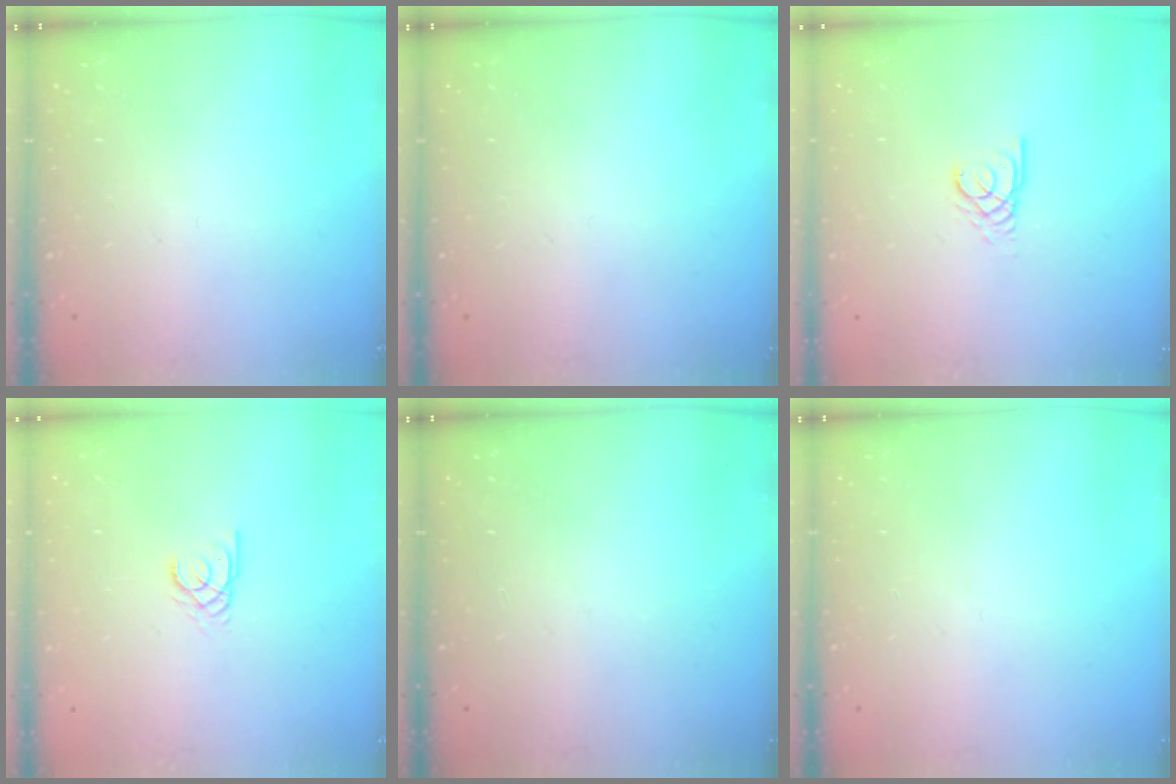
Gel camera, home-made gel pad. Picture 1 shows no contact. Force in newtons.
{"total": 0.0}
{"total": 2.7, "press": 2.7, "slide": 0.1}
{"total": 2.0, "press": 2.0, "slide": 0.2}
{"total": 0.0}
{"total": 0.0}